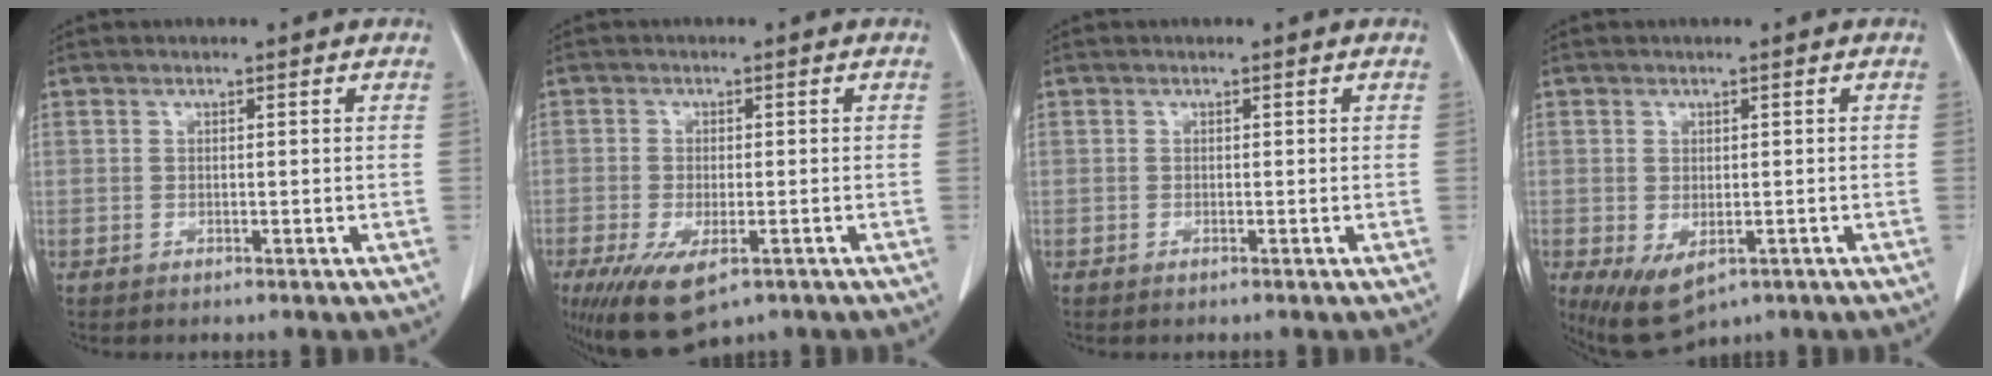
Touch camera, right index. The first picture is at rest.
{"total": 9.1, "force": [-5.1, 3.7, 6.6], "torque": [-0.116, -0.019, -0.080]}
{"total": 0.0}
{"total": 6.6, "force": [-2.9, 3.6, 4.7], "torque": [-0.073, -0.011, -0.033]}